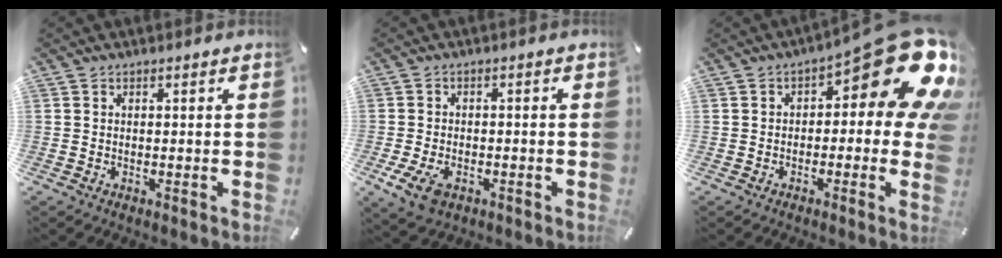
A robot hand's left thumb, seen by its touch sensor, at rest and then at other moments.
{"total": 5.6, "force": [-2.6, 3.7, 3.3], "torque": [-0.084, 0.005, -0.051]}
{"total": 18.5, "force": [7.8, 7.1, 15.2], "torque": [-0.191, -0.057, 0.135]}